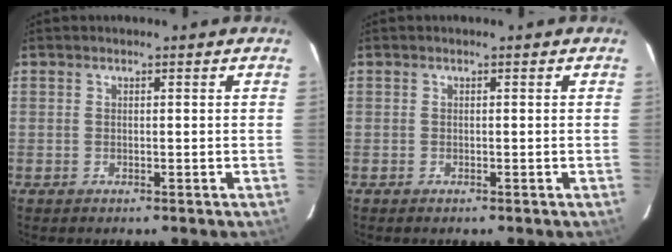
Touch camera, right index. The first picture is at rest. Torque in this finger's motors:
{"motor_torque": [0.10, -0.11, 0.11, 0.01]}